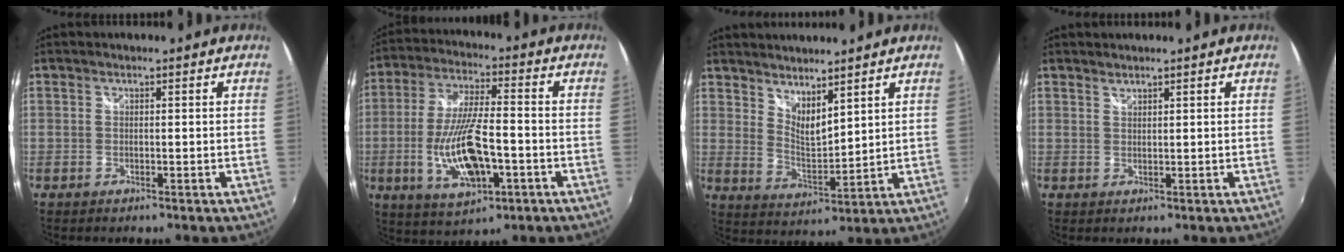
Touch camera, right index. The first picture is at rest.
{"total": 14.9, "force": [-4.2, 5.3, 13.2], "torque": [-0.268, -0.012, -0.068]}
{"total": 7.2, "force": [5.9, 2.0, 3.6], "torque": [-0.056, -0.009, 0.109]}
{"total": 1.0, "force": [1.0, 0.1, 0.0], "torque": [0.000, 0.001, 0.019]}